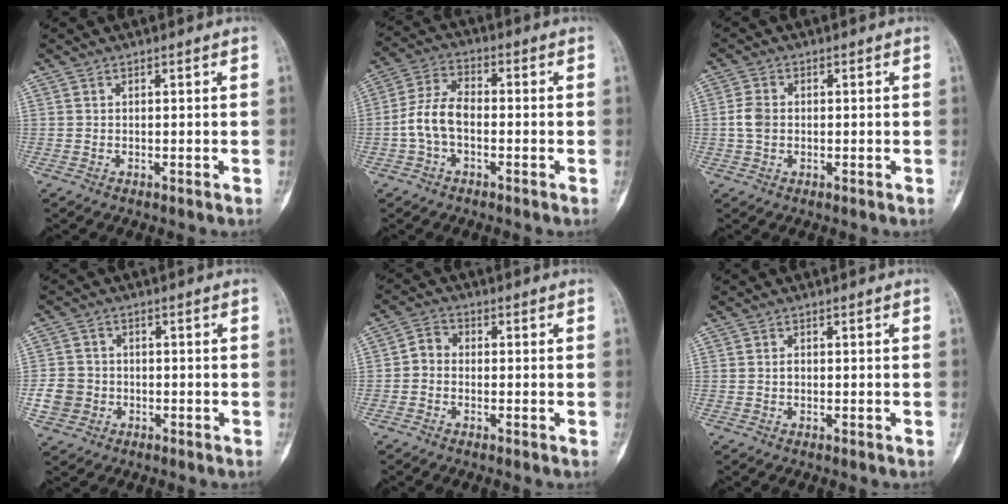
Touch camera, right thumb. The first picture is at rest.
{"total": 7.6, "force": [-1.7, 4.5, 5.9], "torque": [-0.120, 0.027, -0.040]}
{"total": 3.4, "force": [-0.2, 2.6, 2.2], "torque": [-0.048, 0.007, -0.008]}
{"total": 5.1, "force": [-1.3, 4.7, 1.6], "torque": [-0.019, 0.014, -0.024]}
{"total": 3.2, "force": [-0.7, 2.6, 1.7], "torque": [-0.019, 0.011, -0.026]}
{"total": 0.8, "force": [0.0, 0.6, 0.5], "torque": [-0.008, 0.002, -0.002]}